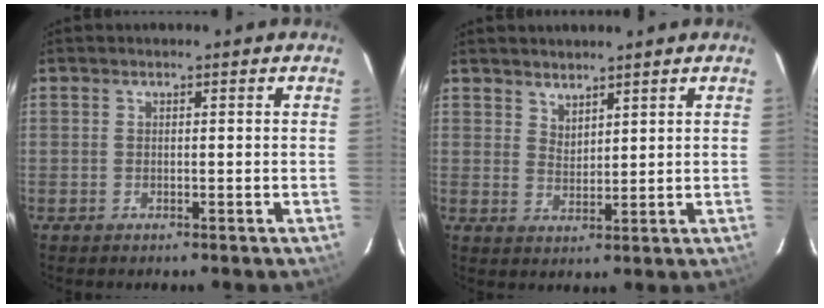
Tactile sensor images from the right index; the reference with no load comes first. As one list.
[{"total": 3.1, "force": [2.8, 1.2, 0.7], "torque": [-0.007, 0.002, 0.052]}]